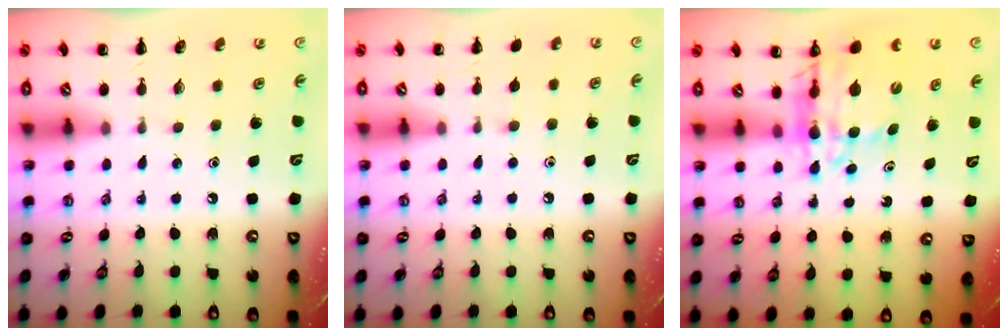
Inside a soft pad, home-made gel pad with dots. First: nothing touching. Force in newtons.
{"total": 3.2, "press": 2.9, "slide": 1.4}
{"total": 12.2, "press": 11.5, "slide": 3.9}